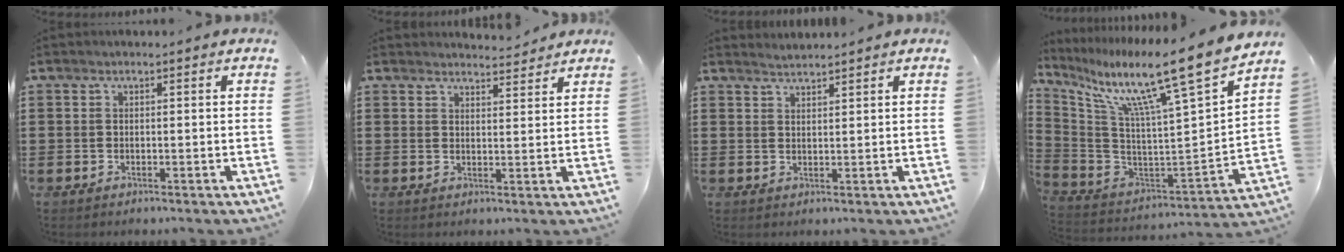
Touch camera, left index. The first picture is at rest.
{"total": 3.0, "force": [2.9, 0.1, 0.2], "torque": [-0.005, -0.017, 0.054]}
{"total": 1.4, "force": [1.3, -0.4, -0.1], "torque": [-0.001, 0.001, 0.026]}
{"total": 13.6, "force": [10.0, -0.4, 9.2], "torque": [-0.180, -0.087, 0.148]}